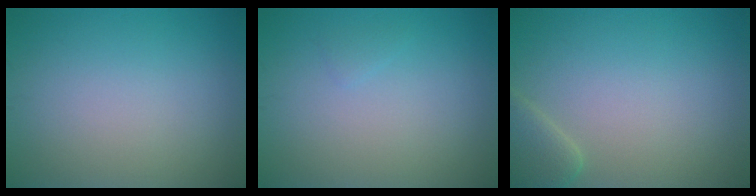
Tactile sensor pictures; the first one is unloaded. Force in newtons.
{"total": 0.5, "press": 0.5, "slide": 0.0}
{"total": 2.6, "press": 2.6, "slide": 0.2}